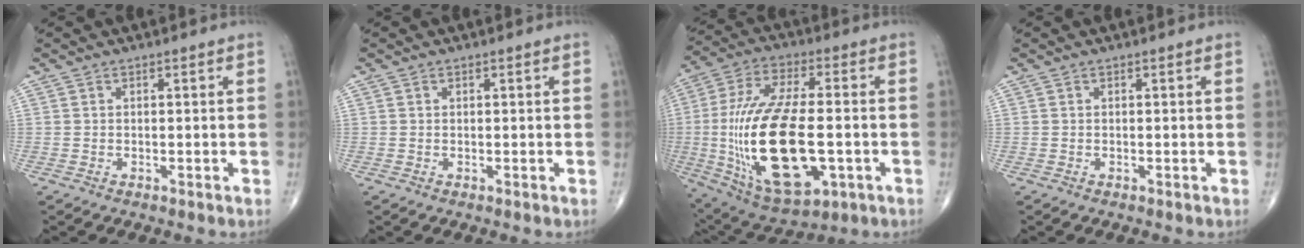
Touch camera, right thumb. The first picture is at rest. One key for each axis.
{"total": 0.0}
{"total": 26.2, "fx": -3.8, "fy": 11.9, "fz": 23.1, "tx": -0.482, "ty": 0.000, "tz": -0.045}
{"total": 0.0}